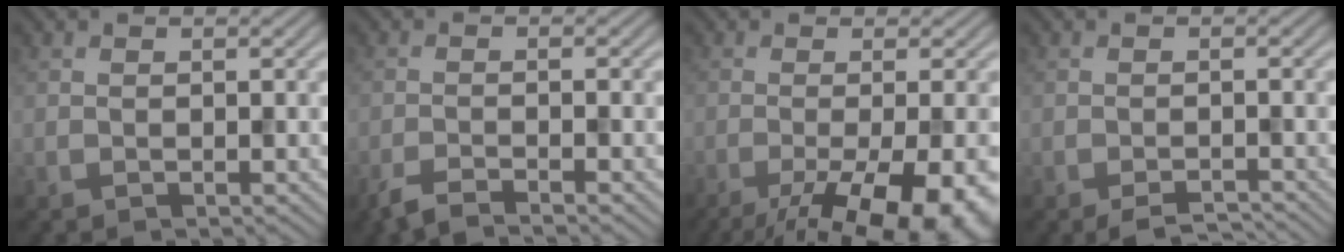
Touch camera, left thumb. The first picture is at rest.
{"total": 3.3, "force": [-2.6, 0.4, 2.0], "torque": [-0.035, -0.003, -0.059]}
{"total": 13.7, "force": [-6.9, 4.1, 11.1], "torque": [-0.149, -0.016, -0.089]}
{"total": 2.4, "force": [-2.0, 0.4, 1.2], "torque": [-0.019, 0.001, -0.034]}